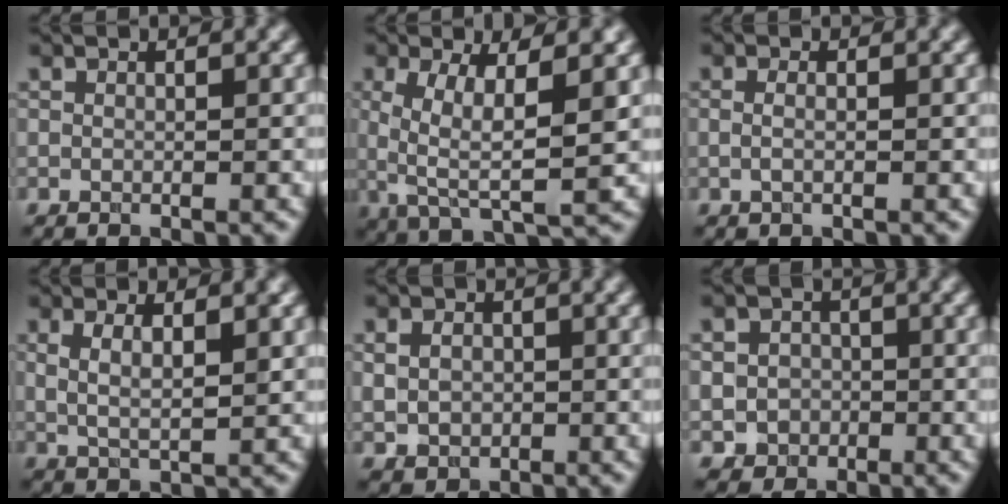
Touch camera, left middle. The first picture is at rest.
{"total": 7.0, "force": [0.4, 2.3, 6.6], "torque": [-0.131, -0.003, 0.007]}
{"total": 1.1, "force": [0.1, 0.4, 1.0], "torque": [-0.016, -0.011, -0.005]}
{"total": 3.2, "force": [1.0, 1.0, 2.8], "torque": [-0.053, -0.004, 0.020]}
{"total": 2.7, "force": [0.1, 2.2, 1.5], "torque": [-0.030, -0.003, 0.002]}
{"total": 3.1, "force": [-0.7, 2.9, 0.8], "torque": [0.009, -0.001, -0.019]}